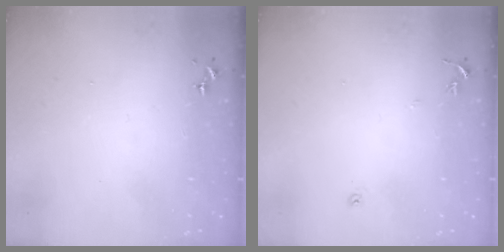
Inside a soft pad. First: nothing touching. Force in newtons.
{"total": 4.6, "press": 4.6, "slide": 0.5}